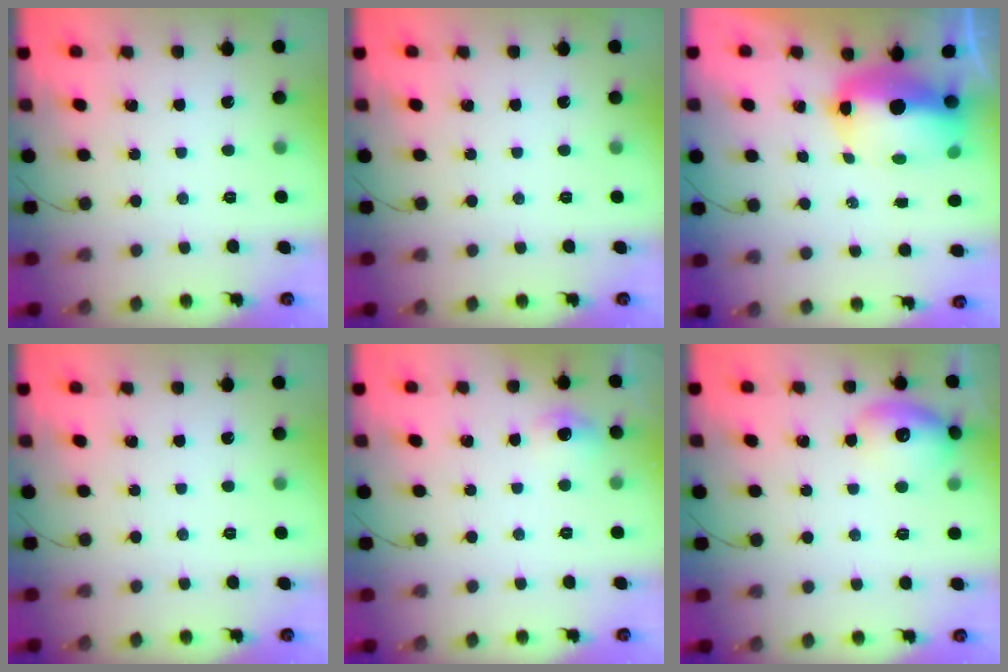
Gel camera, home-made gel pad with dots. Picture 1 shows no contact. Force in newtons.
{"total": 0.0}
{"total": 12.2, "press": 11.8, "slide": 2.8}
{"total": 0.0}
{"total": 5.4, "press": 5.2, "slide": 1.6}
{"total": 13.5, "press": 13.4, "slide": 1.1}